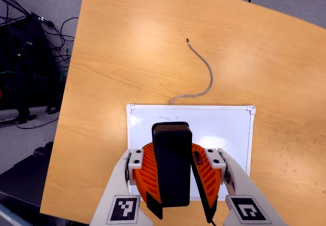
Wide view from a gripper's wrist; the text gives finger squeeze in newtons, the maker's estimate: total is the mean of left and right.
{"total": 9.5, "left": 9.5, "right": 9.6}